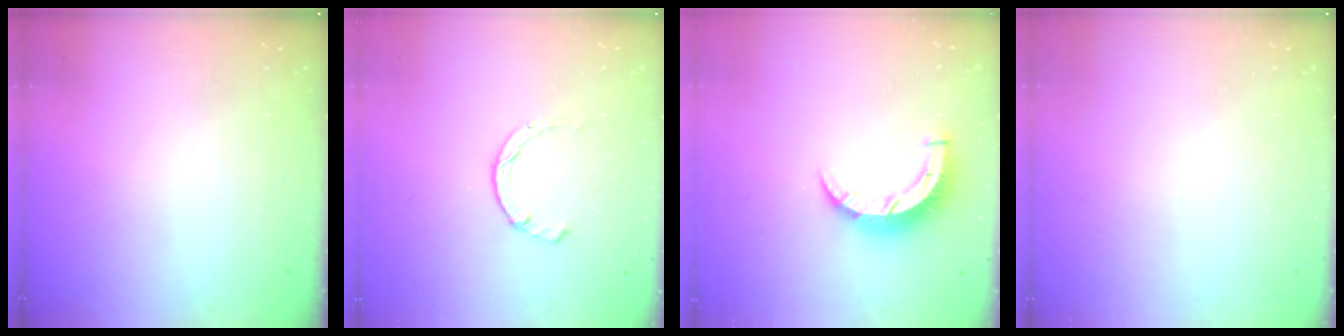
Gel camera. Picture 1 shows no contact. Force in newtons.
{"total": 2.3, "press": 2.3, "slide": 0.5}
{"total": 7.2, "press": 7.2, "slide": 0.3}
{"total": 0.0}